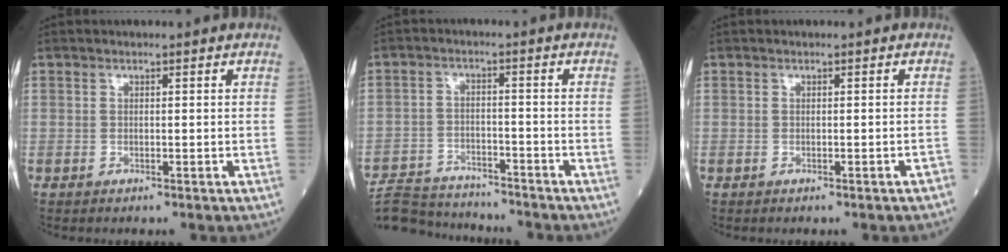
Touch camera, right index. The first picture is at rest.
{"total": 11.9, "force": [-11.4, 2.3, 2.4], "torque": [-0.051, 0.010, -0.184]}
{"total": 0.8, "force": [-0.6, 0.1, 0.5], "torque": [-0.004, 0.000, -0.006]}